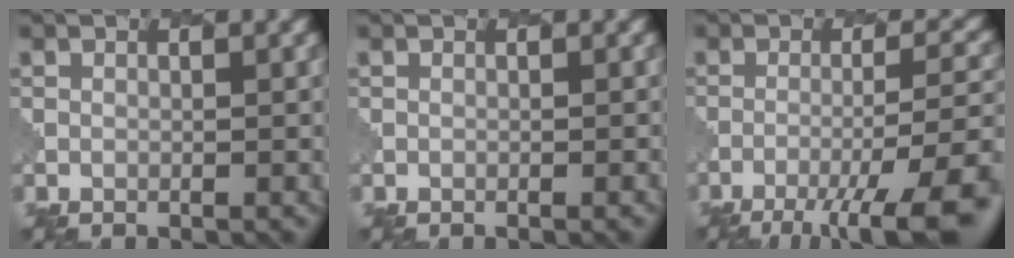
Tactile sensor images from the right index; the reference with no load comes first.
{"total": 0.6, "force": [-0.2, 0.3, 0.5], "torque": [0.003, 0.005, -0.004]}
{"total": 8.1, "force": [-5.3, 1.7, 5.9], "torque": [-0.098, 0.000, -0.085]}